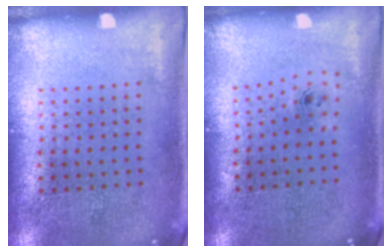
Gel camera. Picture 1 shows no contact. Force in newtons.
{"total": 0.7, "press": 0.3, "slide": 0.6}